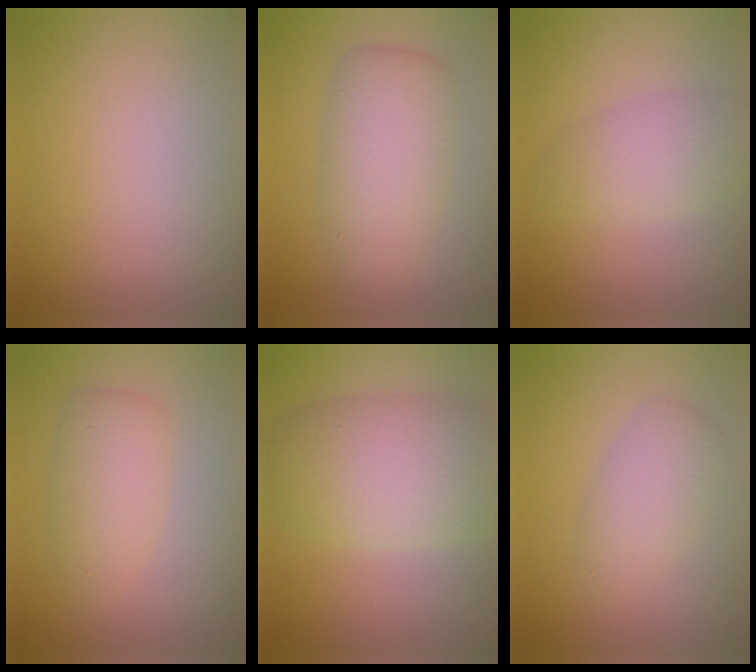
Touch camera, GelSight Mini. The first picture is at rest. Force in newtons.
{"total": 5.5, "press": 5.5, "slide": 0.0}
{"total": 3.5, "press": 3.5, "slide": 0.1}
{"total": 3.2, "press": 3.2, "slide": 0.1}
{"total": 8.4, "press": 8.4, "slide": 0.4}
{"total": 3.0, "press": 3.0, "slide": 0.0}